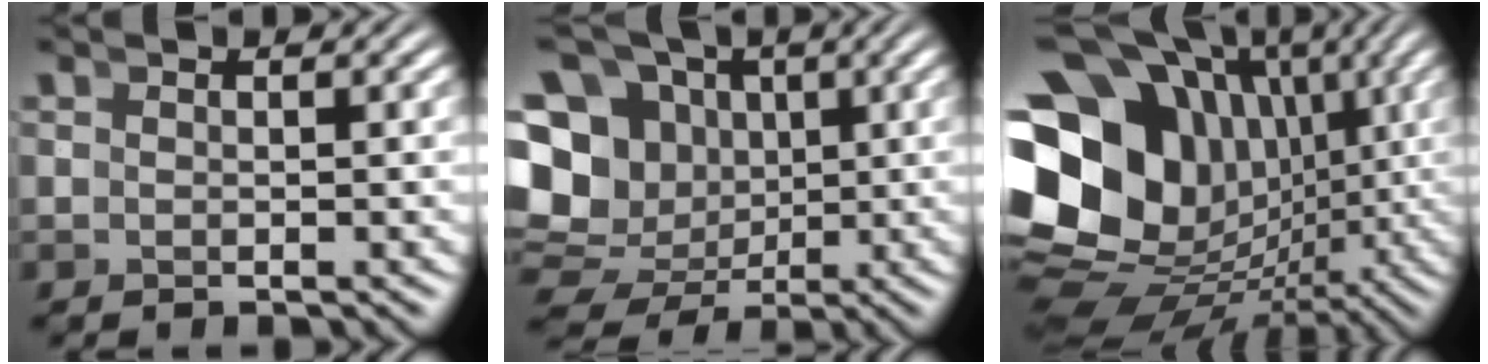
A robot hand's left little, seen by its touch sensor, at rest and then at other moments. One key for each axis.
{"total": 16.5, "fx": 0.6, "fy": 14.2, "fz": 8.4, "tx": -0.169, "ty": -0.045, "tz": 0.014}
{"total": 23.6, "fx": 0.4, "fy": 17.8, "fz": 15.5, "tx": -0.286, "ty": -0.041, "tz": -0.002}